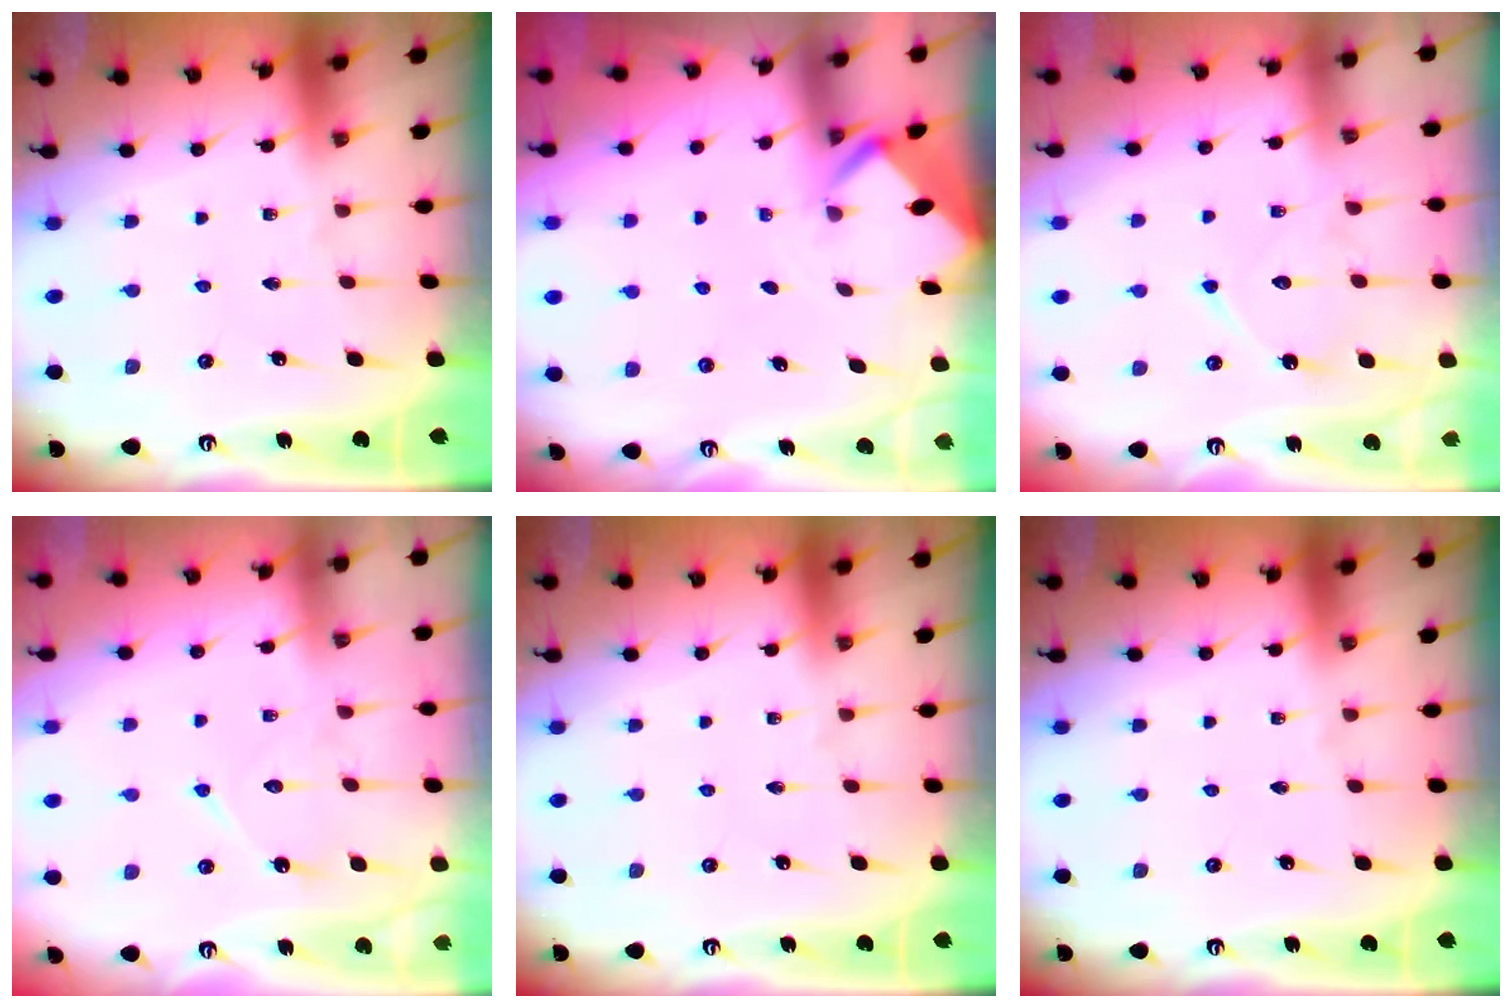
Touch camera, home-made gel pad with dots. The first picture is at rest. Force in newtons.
{"total": 2.0, "press": 2.0, "slide": 0.2}
{"total": 10.2, "press": 10.2, "slide": 0.6}
{"total": 8.5, "press": 8.4, "slide": 0.7}
{"total": 0.0}
{"total": 0.0}